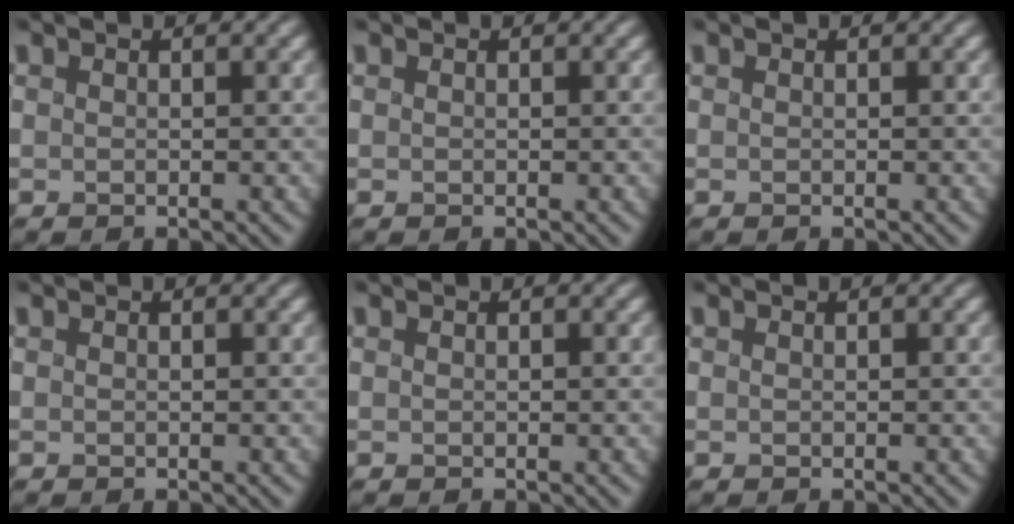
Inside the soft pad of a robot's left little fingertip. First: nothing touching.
{"total": 0.0}
{"total": 0.0}
{"total": 0.0}
{"total": 0.0}
{"total": 0.0}